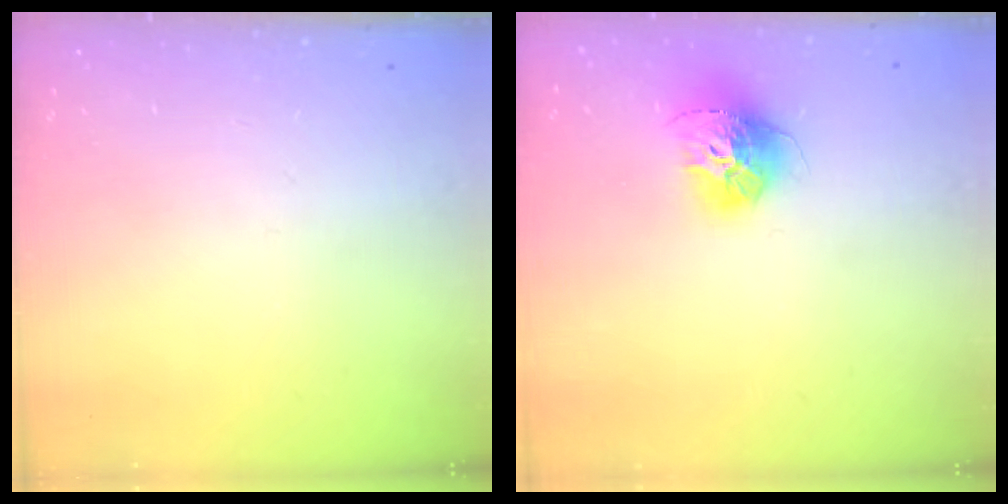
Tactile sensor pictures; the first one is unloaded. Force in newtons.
{"total": 13.6, "press": 13.5, "slide": 1.4}